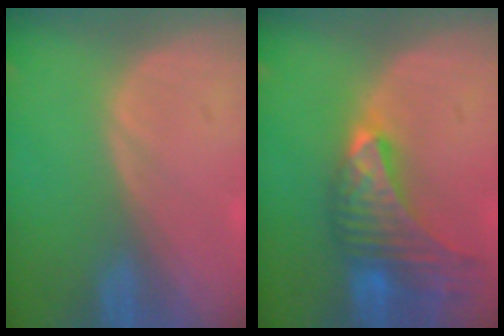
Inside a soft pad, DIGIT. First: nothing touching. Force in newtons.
{"total": 9.8, "press": 8.7, "slide": 4.6}